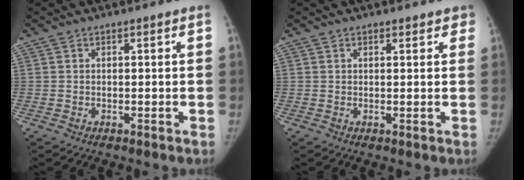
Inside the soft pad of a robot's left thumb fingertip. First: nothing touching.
{"total": 1.9, "force": [1.4, 0.9, 1.0], "torque": [0.006, 0.000, 0.010]}